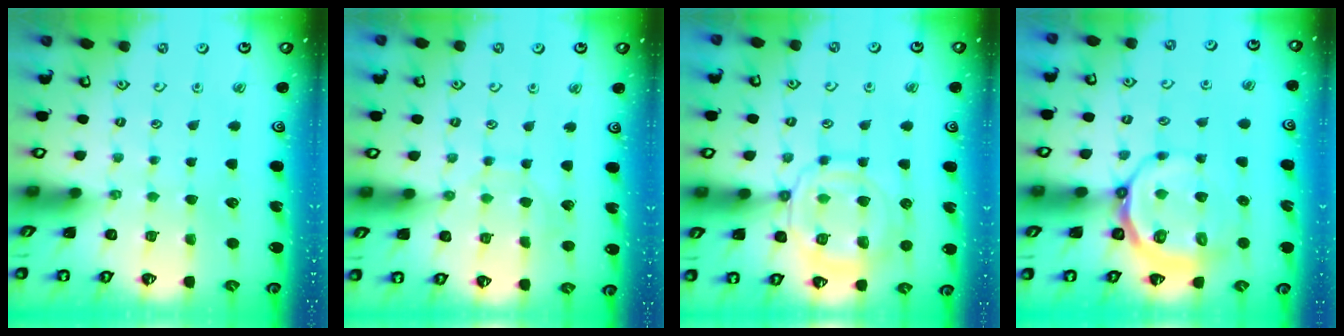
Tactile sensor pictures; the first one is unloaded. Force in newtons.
{"total": 6.2, "press": 6.2, "slide": 0.6}
{"total": 14.4, "press": 14.3, "slide": 1.4}
{"total": 8.7, "press": 8.1, "slide": 3.1}